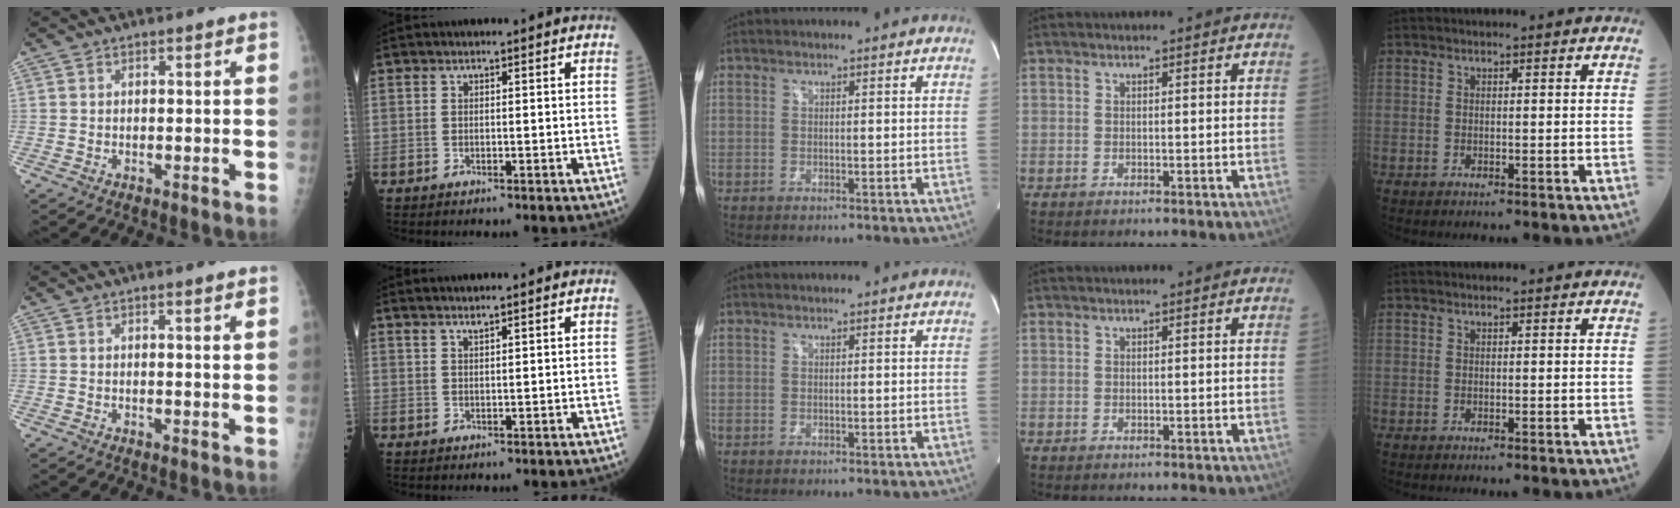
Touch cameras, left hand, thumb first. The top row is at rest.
{"thumb": {"total": 1.4, "force": [1.1, 0.2, 0.9], "torque": [-0.004, -0.005, 0.012]}, "index": {"total": 2.1, "force": [1.9, -0.2, 0.9], "torque": [-0.014, 0.012, 0.035]}}